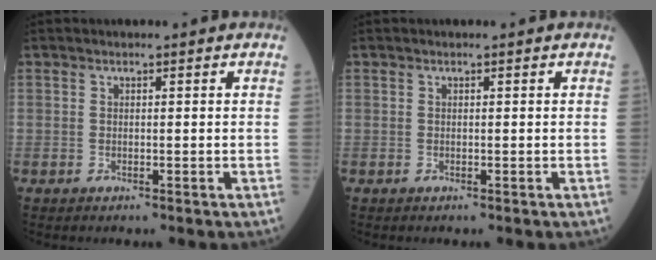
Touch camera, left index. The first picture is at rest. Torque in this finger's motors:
{"motor_torque": [0.00, 0.00, -0.01, 0.00]}